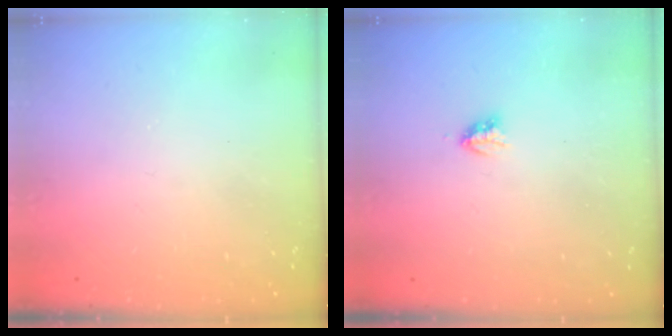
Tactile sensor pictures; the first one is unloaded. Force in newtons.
{"total": 2.9, "press": 2.9, "slide": 0.5}